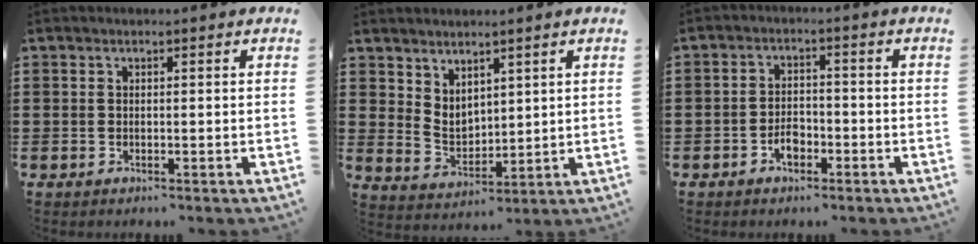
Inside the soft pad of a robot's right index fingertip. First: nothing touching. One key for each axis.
{"total": 4.1, "fx": 3.3, "fy": 2.3, "fz": 0.8, "tx": -0.029, "ty": -0.004, "tz": 0.064}
{"total": 3.3, "fx": -1.7, "fy": 2.0, "fz": 1.9, "tx": -0.037, "ty": 0.003, "tz": -0.033}